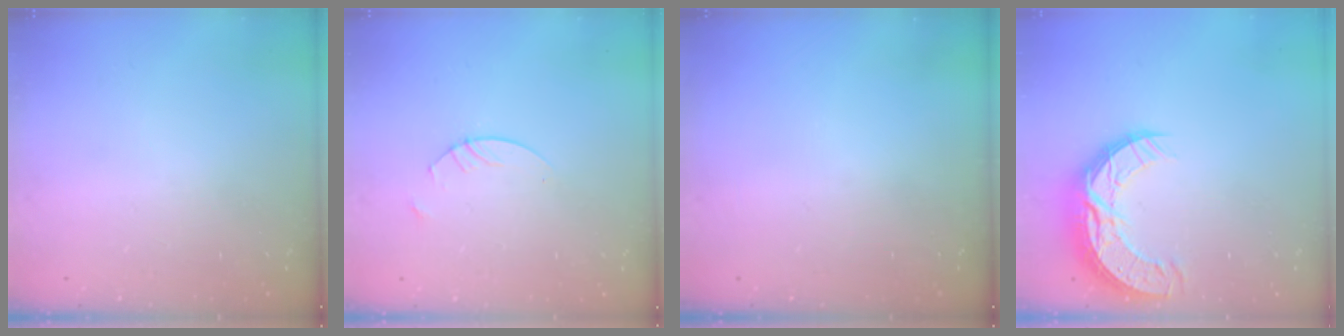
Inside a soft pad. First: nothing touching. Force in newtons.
{"total": 2.4, "press": 2.4, "slide": 0.1}
{"total": 0.0}
{"total": 15.1, "press": 15.1, "slide": 1.1}